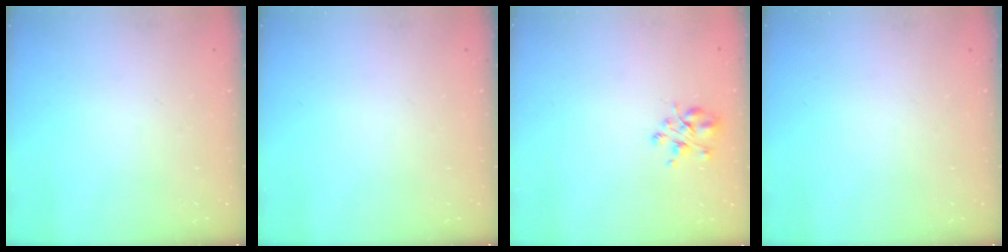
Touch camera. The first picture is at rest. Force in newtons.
{"total": 0.0}
{"total": 3.9, "press": 3.8, "slide": 0.7}
{"total": 0.0}